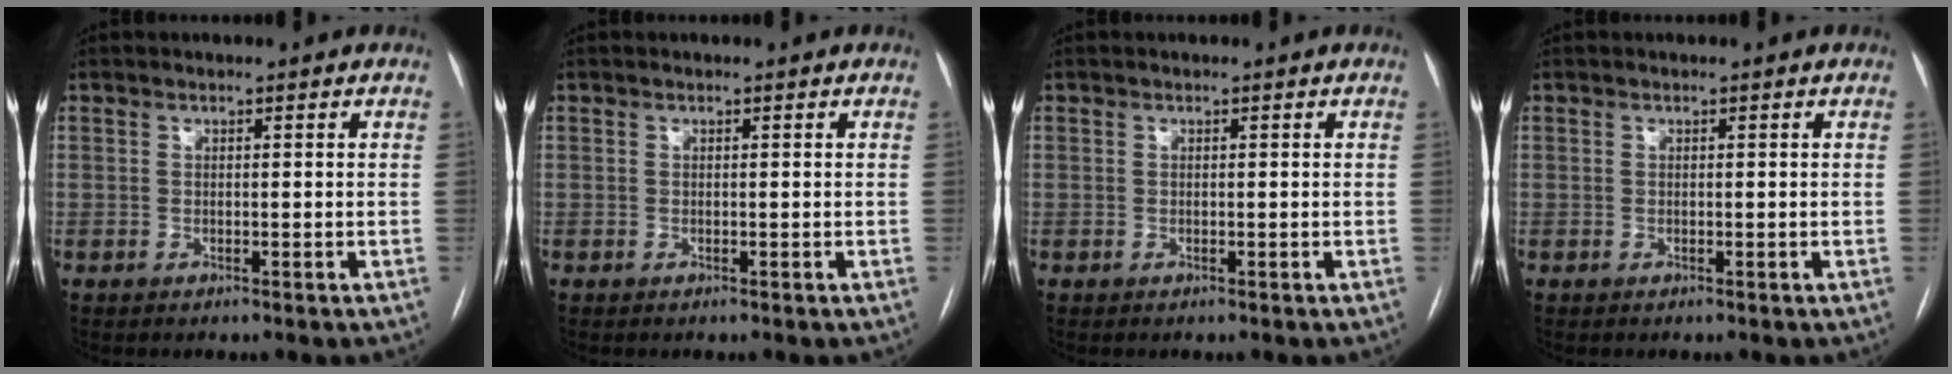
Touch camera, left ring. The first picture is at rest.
{"total": 0.0}
{"total": 0.0}
{"total": 0.0}